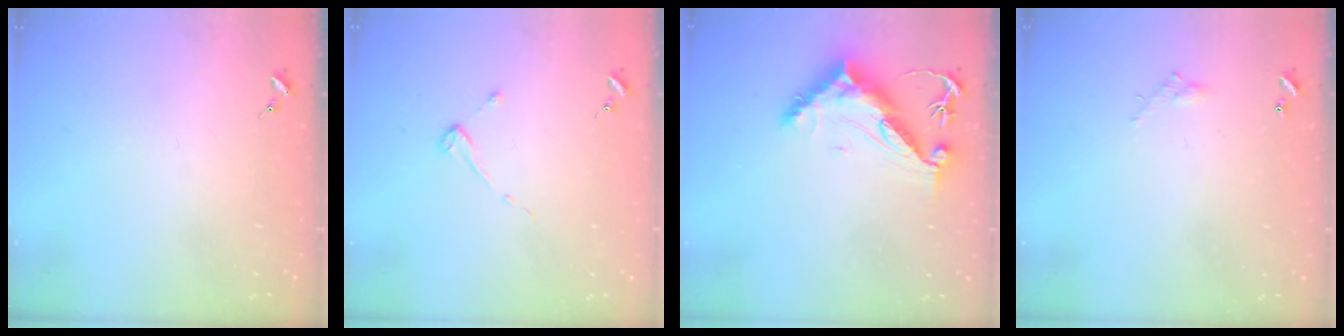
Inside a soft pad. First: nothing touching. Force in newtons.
{"total": 2.7, "press": 2.7, "slide": 0.3}
{"total": 12.9, "press": 12.8, "slide": 0.9}
{"total": 3.8, "press": 3.8, "slide": 0.2}